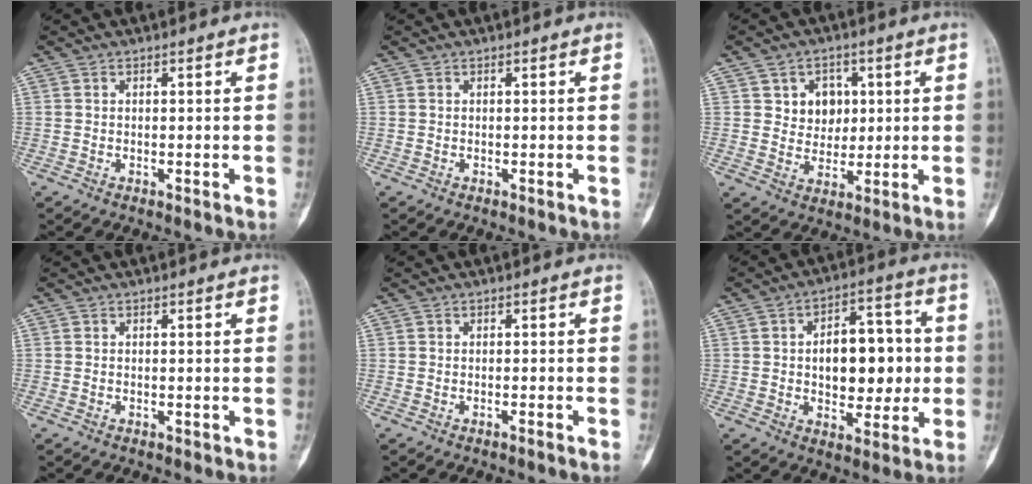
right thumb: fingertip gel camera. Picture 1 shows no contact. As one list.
[{"total": 0.0}, {"total": 7.0, "force": [2.1, 5.8, 3.2], "torque": [-0.013, -0.007, 0.036]}, {"total": 0.0}, {"total": 0.8, "force": [-0.6, -0.1, 0.4], "torque": [-0.013, 0.002, -0.008]}, {"total": 14.0, "force": [0.2, 8.3, 11.3], "torque": [-0.118, 0.021, 0.006]}]